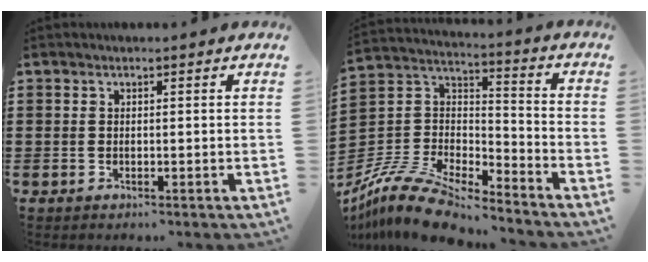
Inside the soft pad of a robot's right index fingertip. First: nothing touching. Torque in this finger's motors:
{"motor_torque": [-1.22, 0.91, -0.15, -0.21]}